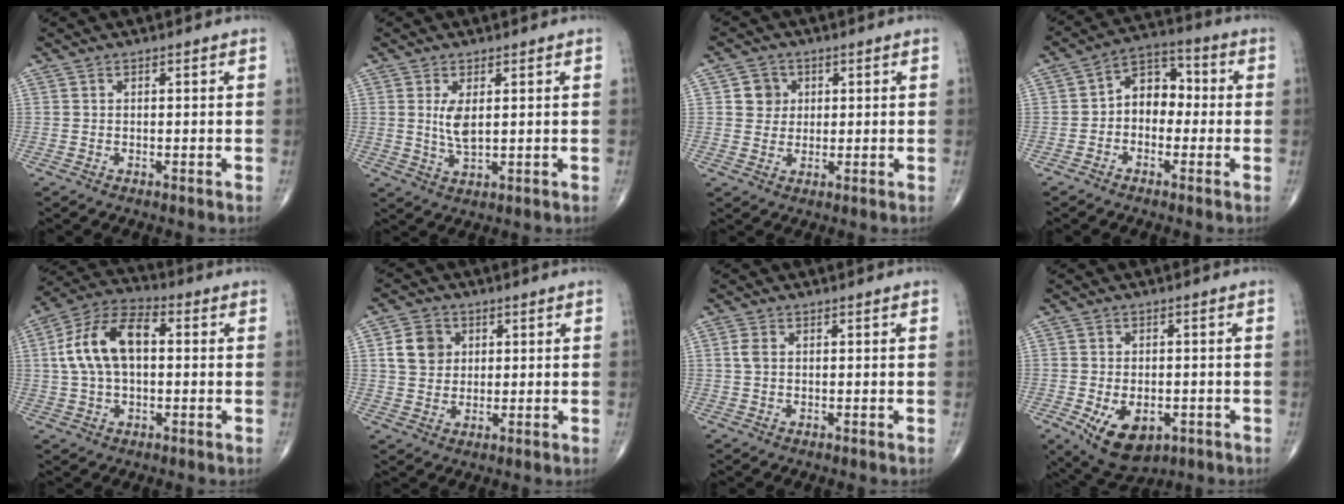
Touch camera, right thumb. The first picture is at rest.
{"total": 4.3, "force": [1.0, 1.7, 3.8], "torque": [-0.073, -0.014, 0.025]}
{"total": 4.3, "force": [1.1, 4.0, 1.1], "torque": [0.005, 0.001, 0.014]}
{"total": 7.9, "force": [-0.8, 5.9, 5.2], "torque": [-0.048, 0.035, -0.033]}
{"total": 13.6, "force": [1.6, 7.7, 11.1], "torque": [-0.210, 0.032, 0.021]}
{"total": 6.9, "force": [1.8, 5.8, 3.2], "torque": [-0.037, -0.004, 0.032]}
{"total": 1.8, "force": [0.3, 1.2, 1.4], "torque": [-0.035, 0.003, 0.004]}
{"total": 10.0, "force": [-3.7, 6.0, 7.1], "torque": [-0.104, 0.002, -0.043]}